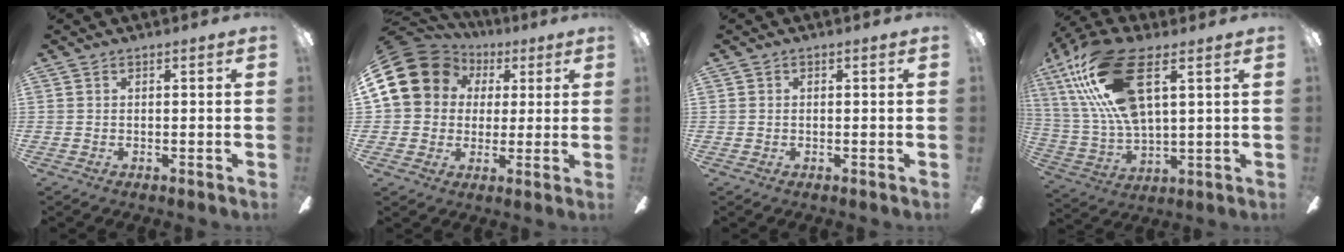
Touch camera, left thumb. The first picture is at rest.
{"total": 15.0, "force": [4.3, 13.3, 5.6], "torque": [-0.115, -0.012, 0.083]}
{"total": 0.0}
{"total": 21.3, "force": [10.2, 8.5, 16.6], "torque": [-0.365, -0.025, 0.173]}